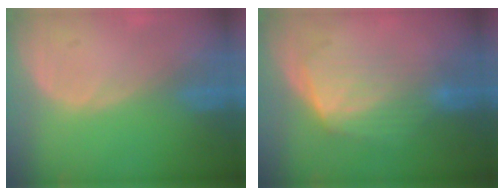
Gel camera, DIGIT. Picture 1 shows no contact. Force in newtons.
{"total": 7.0, "press": 6.4, "slide": 2.8}